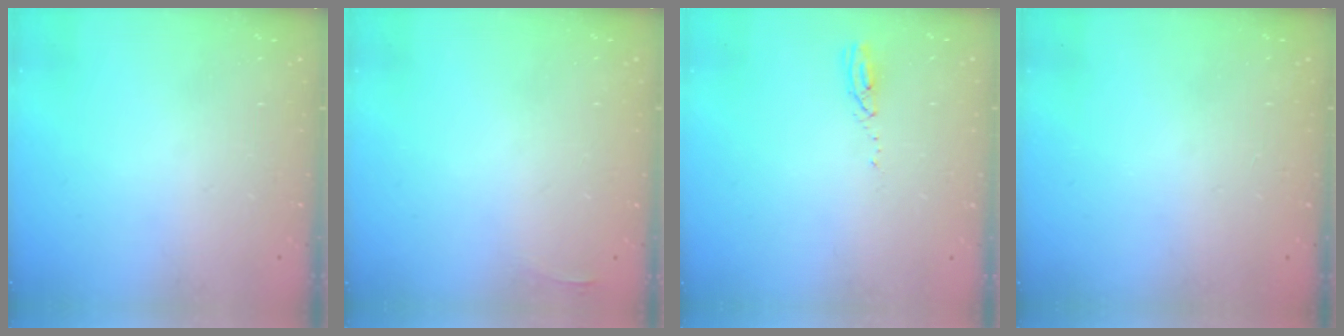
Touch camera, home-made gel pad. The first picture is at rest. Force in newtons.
{"total": 3.3, "press": 2.7, "slide": 1.8}
{"total": 3.2, "press": 3.2, "slide": 0.3}
{"total": 0.0}